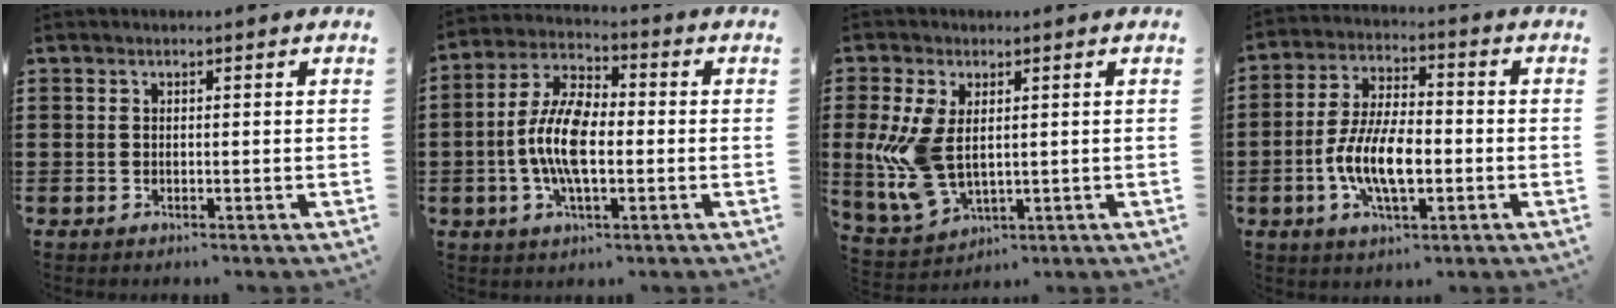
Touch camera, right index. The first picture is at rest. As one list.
[{"total": 9.3, "force": [-1.3, 4.3, 8.2], "torque": [-0.190, -0.004, -0.032]}, {"total": 8.2, "force": [0.7, 4.8, 6.6], "torque": [-0.164, -0.006, 0.012]}, {"total": 9.6, "force": [-2.4, 4.1, 8.4], "torque": [-0.189, -0.008, -0.050]}]